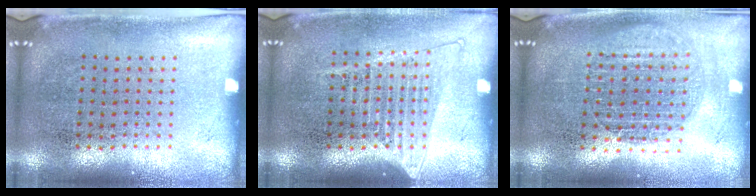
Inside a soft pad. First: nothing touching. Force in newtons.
{"total": 1.3, "press": 1.2, "slide": 0.6}
{"total": 1.6, "press": 1.5, "slide": 0.7}